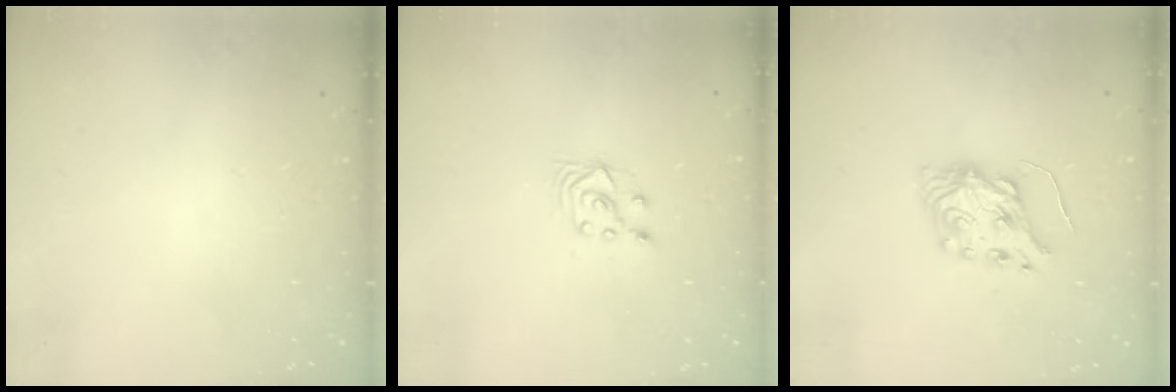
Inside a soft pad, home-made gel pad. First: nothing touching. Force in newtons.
{"total": 3.5, "press": 3.2, "slide": 1.4}
{"total": 7.1, "press": 7.0, "slide": 0.7}